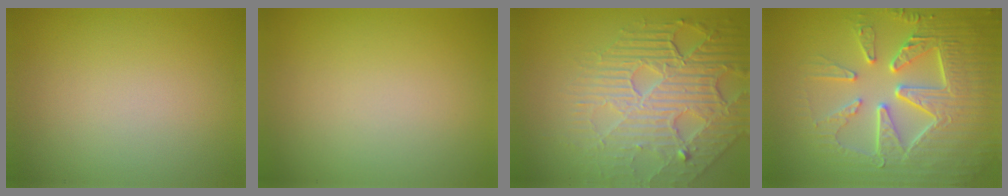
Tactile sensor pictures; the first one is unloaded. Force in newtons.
{"total": 0.0}
{"total": 7.6, "press": 5.7, "slide": 5.1}
{"total": 8.9, "press": 6.5, "slide": 6.2}